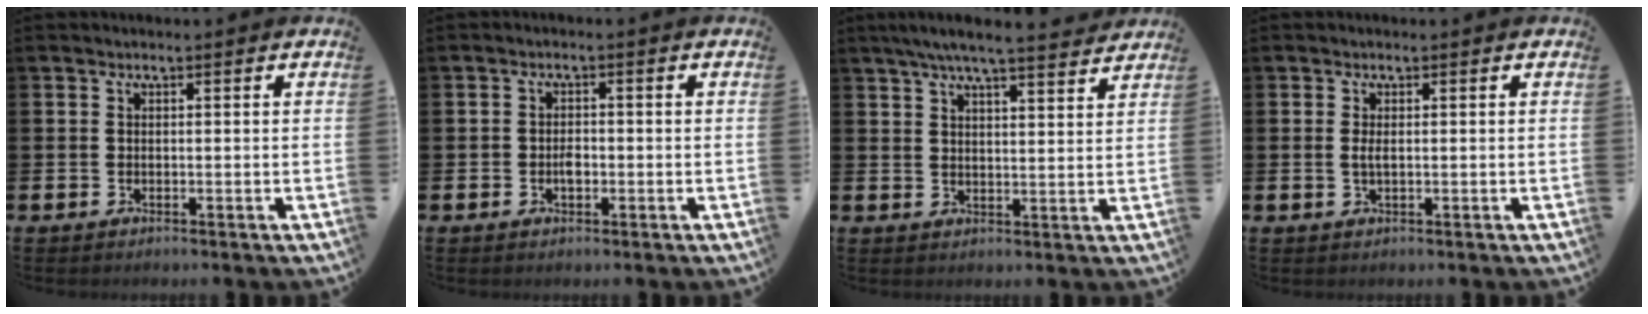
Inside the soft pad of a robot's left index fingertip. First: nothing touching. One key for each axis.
{"total": 1.9, "fx": -0.5, "fy": 1.2, "fz": 1.4, "tx": -0.010, "ty": -0.004, "tz": -0.013}
{"total": 6.3, "fx": 5.9, "fy": 0.1, "fz": 2.2, "tx": -0.047, "ty": -0.028, "tz": 0.103}
{"total": 1.1, "fx": 0.1, "fy": 0.3, "fz": 1.1, "tx": -0.014, "ty": -0.001, "tz": -0.001}